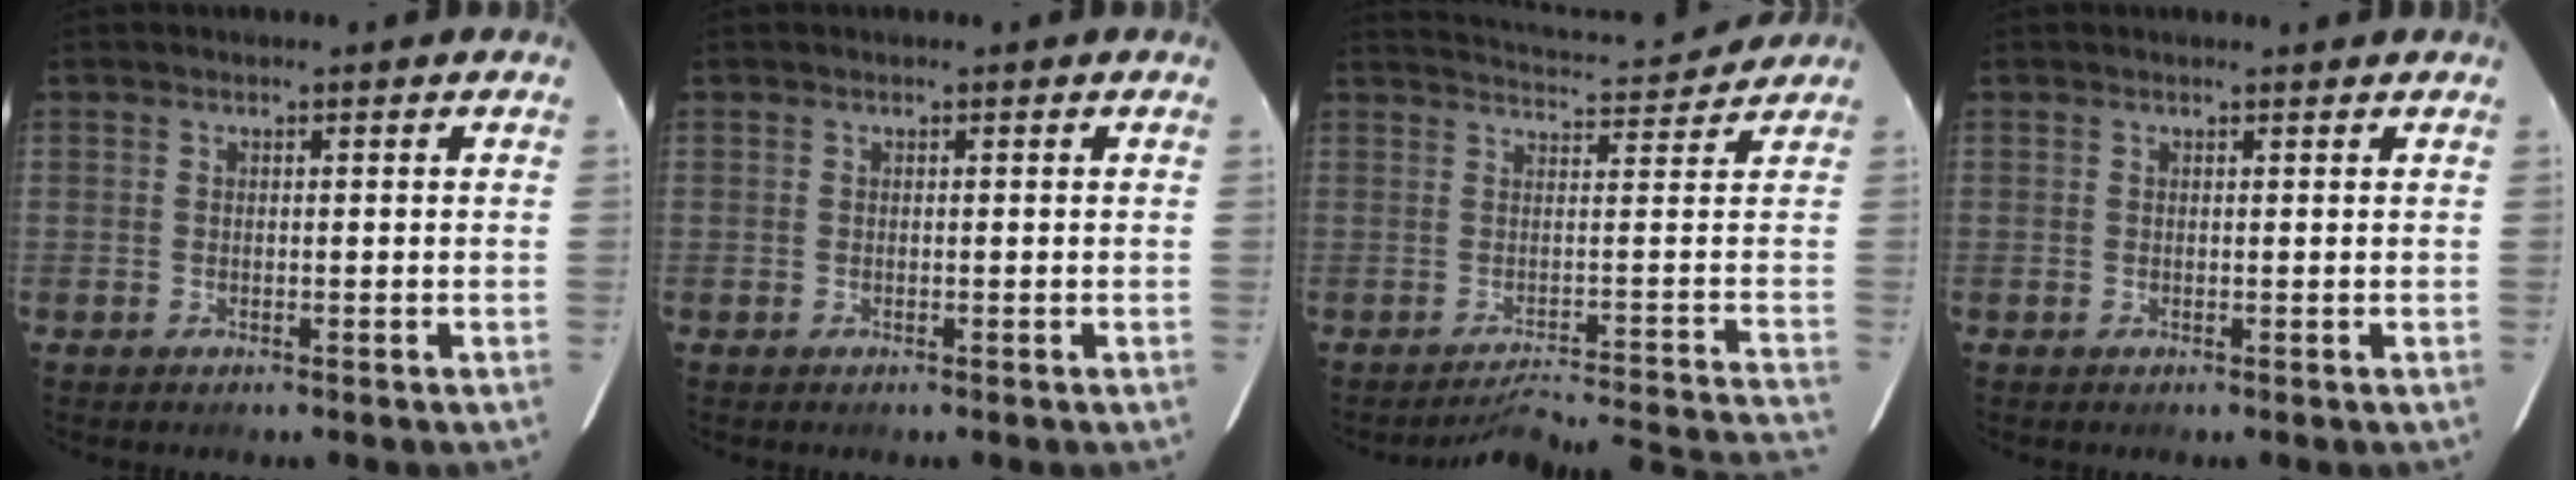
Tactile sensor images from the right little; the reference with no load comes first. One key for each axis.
{"total": 0.0}
{"total": 11.5, "fx": -6.2, "fy": -2.3, "fz": 9.4, "tx": -0.116, "ty": 0.085, "tz": -0.083}
{"total": 1.2, "fx": 1.2, "fy": 0.0, "fz": 0.2, "tx": -0.008, "ty": 0.008, "tz": 0.015}